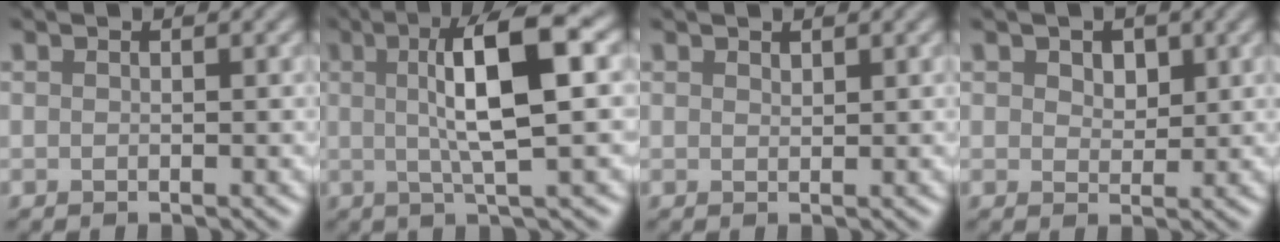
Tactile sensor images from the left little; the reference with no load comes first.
{"total": 7.8, "force": [1.3, 1.5, 7.5], "torque": [-0.118, 0.012, 0.014]}
{"total": 0.6, "force": [0.5, 0.2, 0.2], "torque": [-0.005, -0.001, 0.010]}
{"total": 2.0, "force": [0.8, 1.5, 1.2], "torque": [-0.027, -0.003, 0.006]}